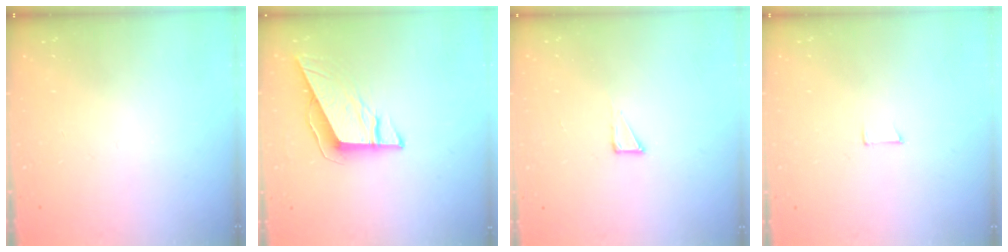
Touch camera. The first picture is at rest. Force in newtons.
{"total": 9.0, "press": 9.0, "slide": 1.0}
{"total": 2.1, "press": 2.1, "slide": 0.1}
{"total": 4.1, "press": 4.1, "slide": 0.3}